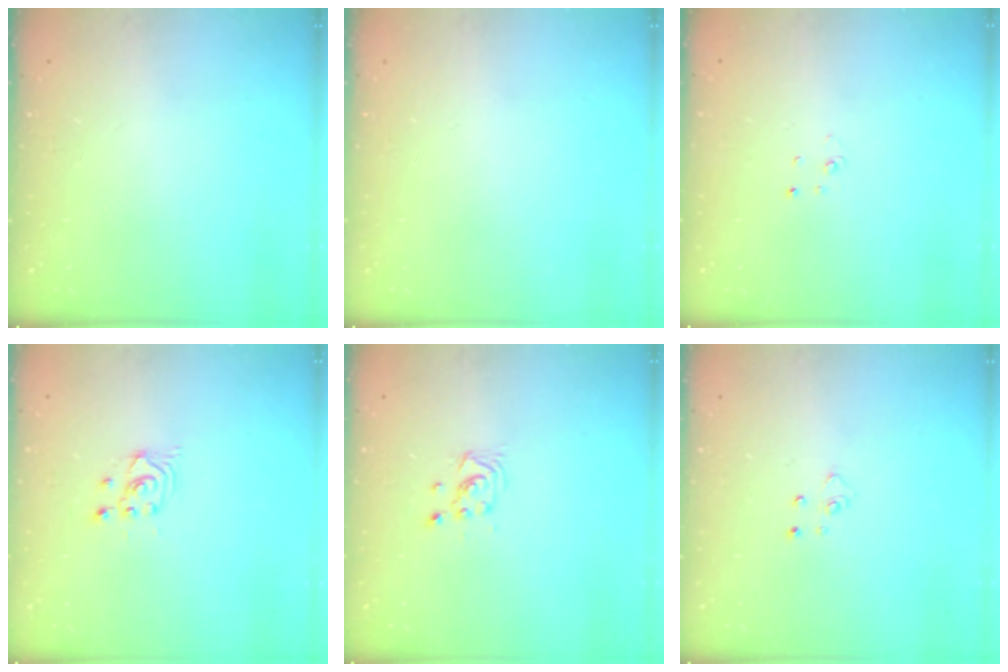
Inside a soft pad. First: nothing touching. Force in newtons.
{"total": 0.0}
{"total": 2.0, "press": 2.0, "slide": 0.2}
{"total": 2.7, "press": 2.7, "slide": 0.2}
{"total": 3.0, "press": 2.9, "slide": 0.5}
{"total": 4.0, "press": 4.0, "slide": 0.4}